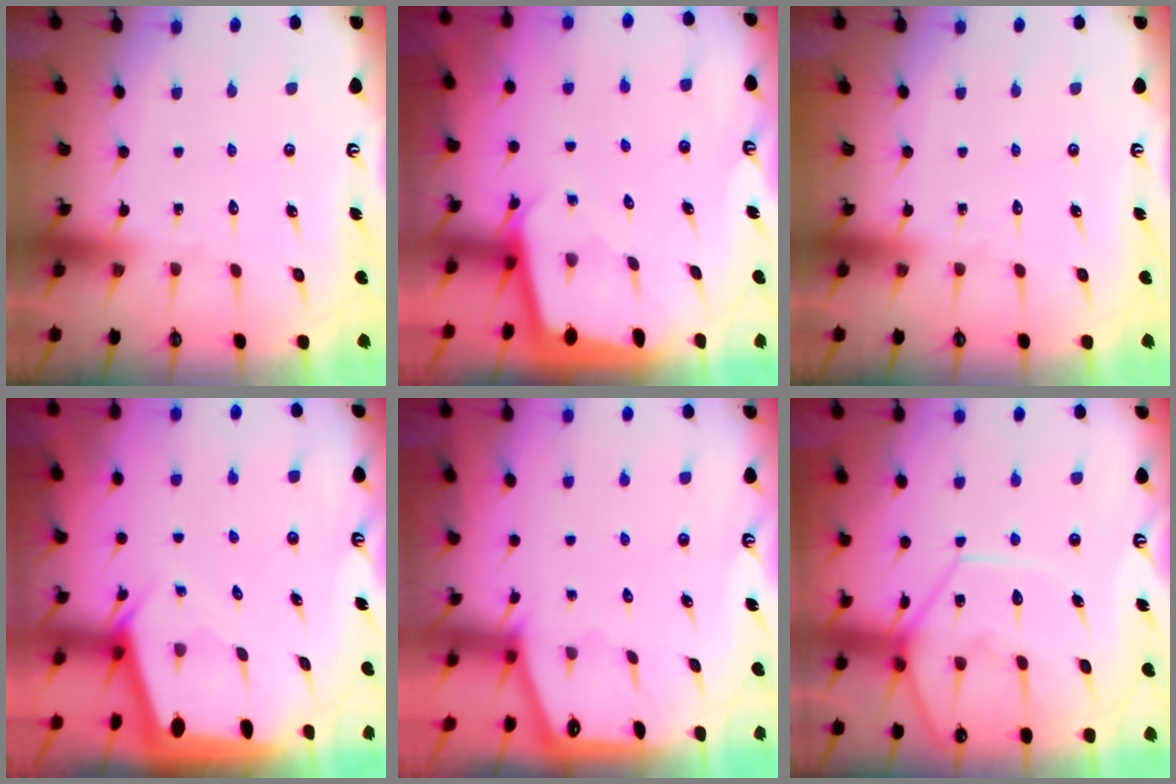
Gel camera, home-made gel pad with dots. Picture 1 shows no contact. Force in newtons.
{"total": 1.8, "press": 1.8, "slide": 0.1}
{"total": 0.0}
{"total": 2.2, "press": 2.2, "slide": 0.0}
{"total": 0.7, "press": 0.6, "slide": 0.2}
{"total": 12.0, "press": 11.9, "slide": 1.4}